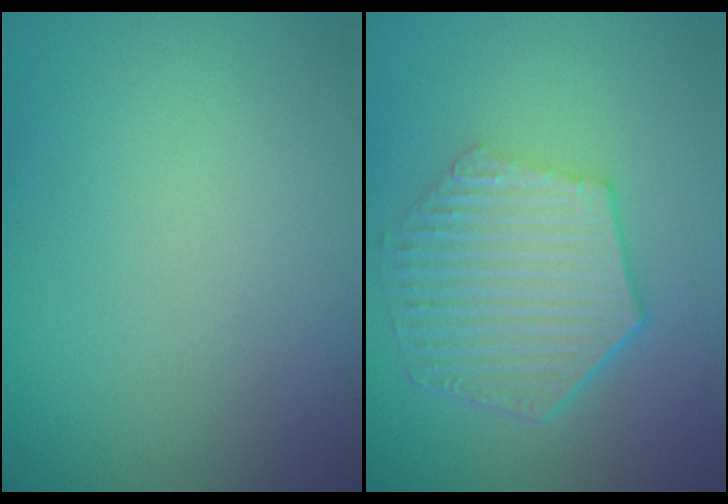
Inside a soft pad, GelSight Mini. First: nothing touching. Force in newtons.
{"total": 5.9, "press": 4.4, "slide": 4.0}